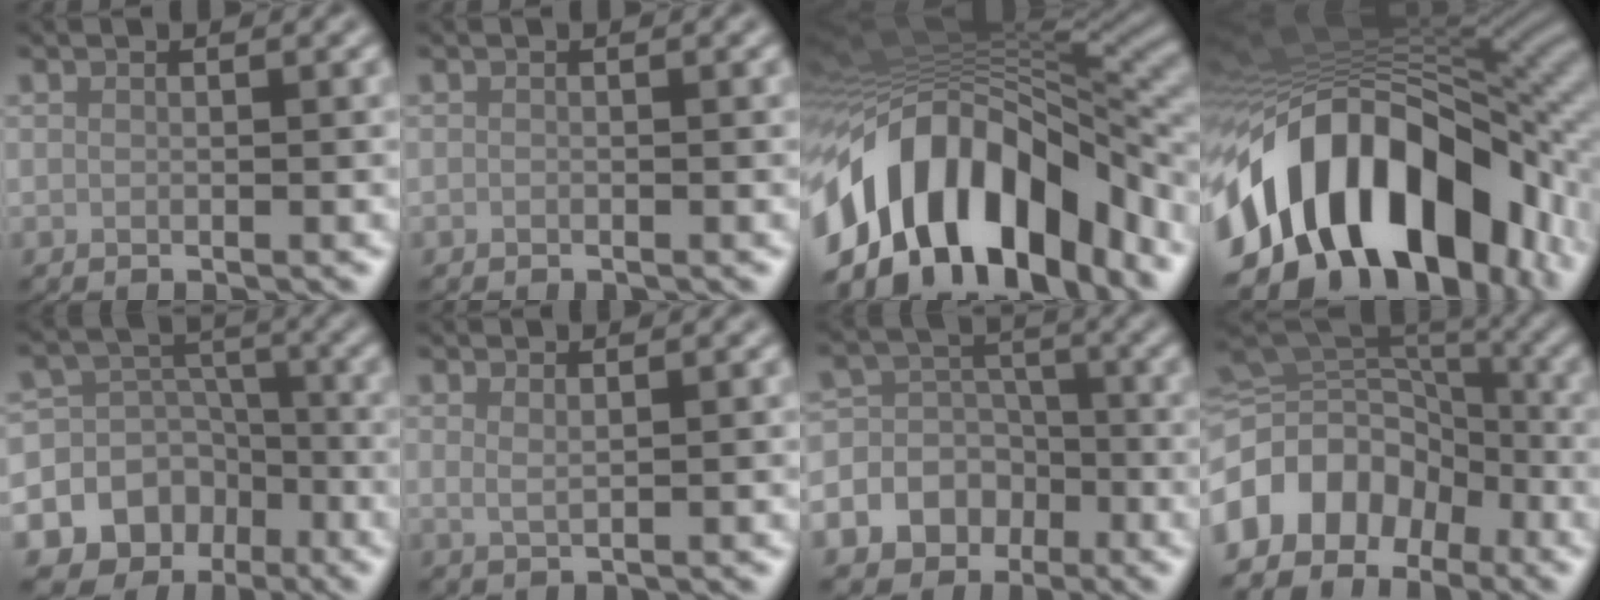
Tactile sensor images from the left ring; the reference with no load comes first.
{"total": 0.0}
{"total": 14.3, "force": [-7.2, 7.8, 9.6], "torque": [-0.169, 0.003, -0.120]}
{"total": 17.4, "force": [-6.3, 10.1, 12.7], "torque": [-0.201, -0.016, -0.091]}
{"total": 14.0, "force": [-6.8, 11.9, 3.1], "torque": [-0.061, -0.036, -0.113]}
{"total": 1.2, "force": [0.8, 0.4, 0.8], "torque": [-0.013, -0.003, 0.015]}
{"total": 10.6, "force": [-4.4, 9.2, 2.8], "torque": [-0.059, -0.009, -0.091]}
{"total": 10.0, "force": [-4.9, 7.4, 4.5], "torque": [-0.098, 0.020, -0.102]}